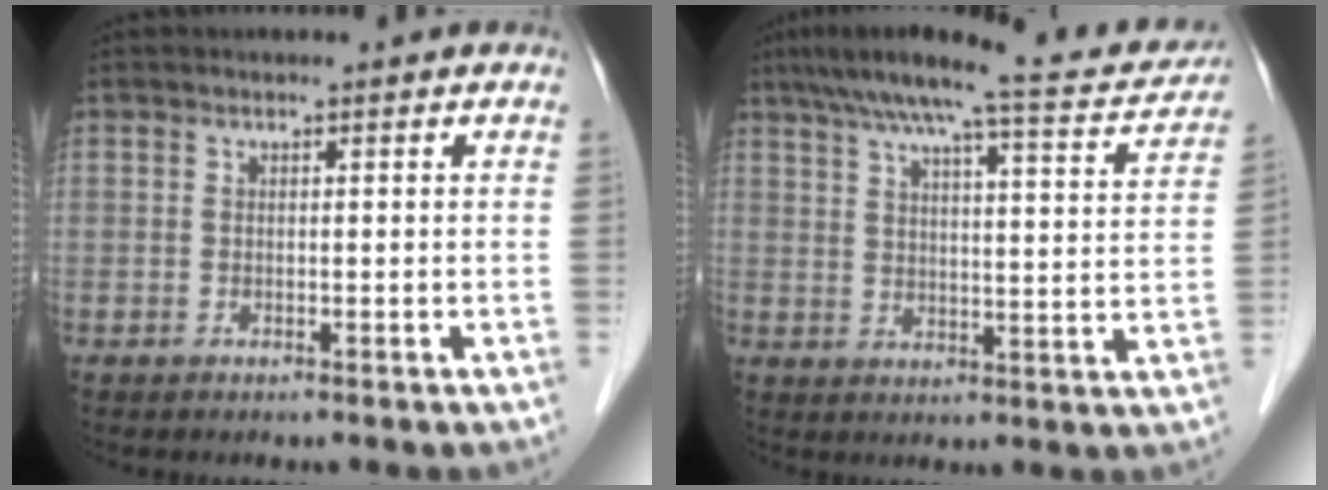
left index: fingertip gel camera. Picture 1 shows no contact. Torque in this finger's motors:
{"motor_torque": [1.07, -1.07, 0.12, 0.04]}